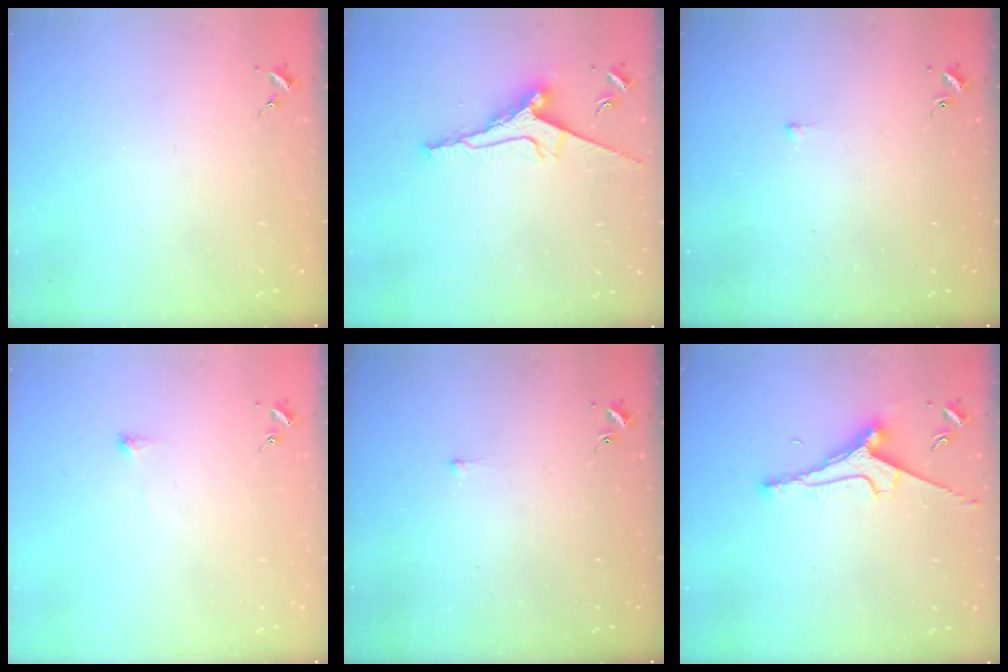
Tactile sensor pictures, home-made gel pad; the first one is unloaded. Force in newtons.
{"total": 10.0, "press": 10.0, "slide": 0.3}
{"total": 1.6, "press": 1.6, "slide": 0.2}
{"total": 5.1, "press": 5.0, "slide": 1.0}
{"total": 1.6, "press": 1.6, "slide": 0.2}
{"total": 7.5, "press": 7.4, "slide": 0.9}